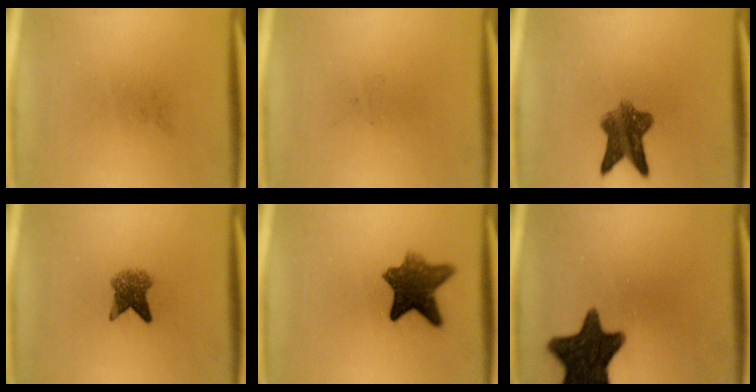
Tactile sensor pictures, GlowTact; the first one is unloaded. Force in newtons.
{"total": 0.0}
{"total": 7.1}
{"total": 4.0}
{"total": 8.7}
{"total": 14.8}